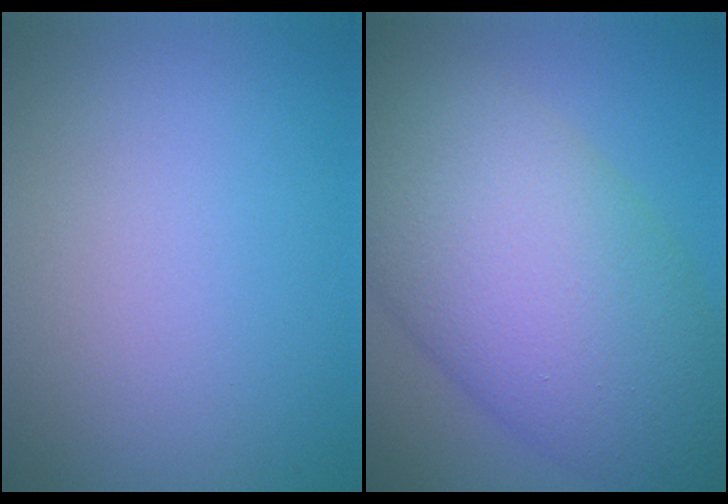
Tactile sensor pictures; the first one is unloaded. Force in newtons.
{"total": 13.0, "press": 13.0, "slide": 0.2}